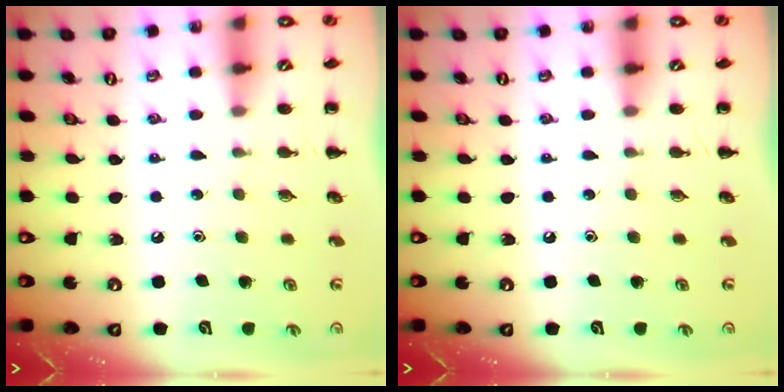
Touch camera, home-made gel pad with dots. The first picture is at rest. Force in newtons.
{"total": 0.0}